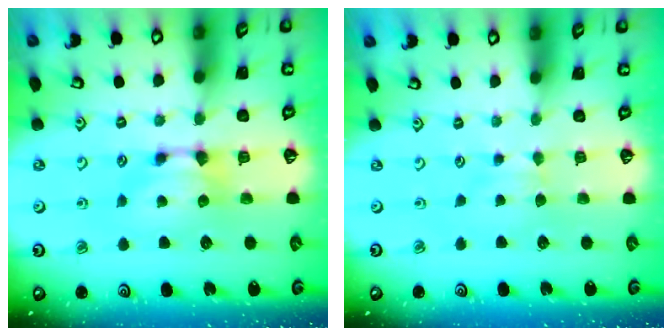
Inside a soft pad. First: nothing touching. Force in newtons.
{"total": 2.7, "press": 2.7, "slide": 0.4}